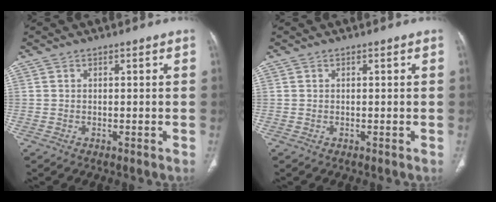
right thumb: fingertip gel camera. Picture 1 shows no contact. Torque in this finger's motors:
{"motor_torque": [0.03, 0.00, 0.02, -0.03, 0.01]}